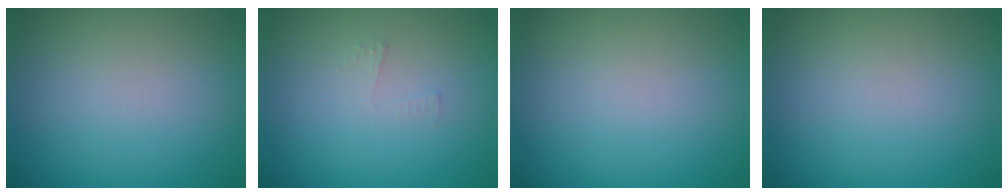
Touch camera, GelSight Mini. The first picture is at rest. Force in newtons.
{"total": 0.7, "press": 0.7, "slide": 0.1}
{"total": 0.0}
{"total": 0.0}